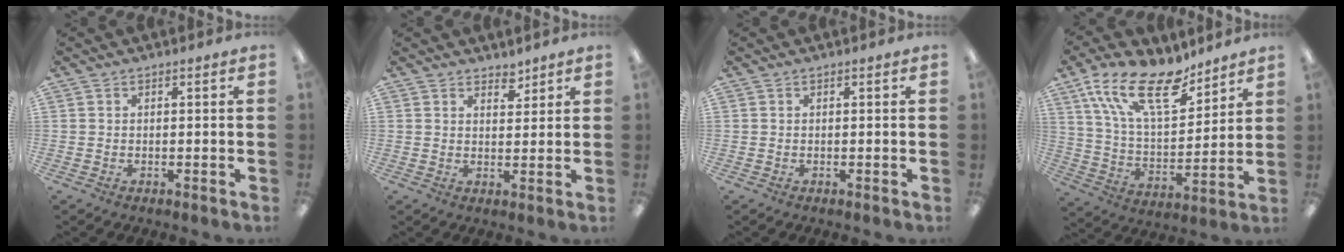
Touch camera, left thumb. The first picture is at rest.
{"total": 3.3, "force": [2.9, 1.4, 0.8], "torque": [0.005, -0.020, 0.049]}
{"total": 0.0}
{"total": 20.3, "force": [13.4, 8.4, 12.7], "torque": [-0.239, -0.068, 0.236]}